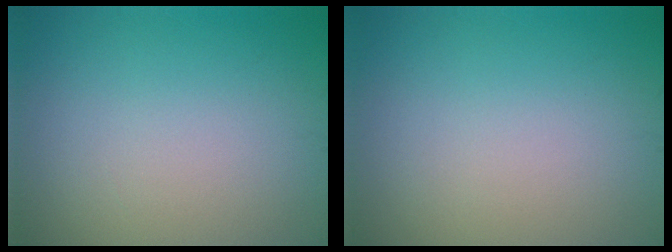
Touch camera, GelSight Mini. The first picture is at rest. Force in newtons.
{"total": 0.0}